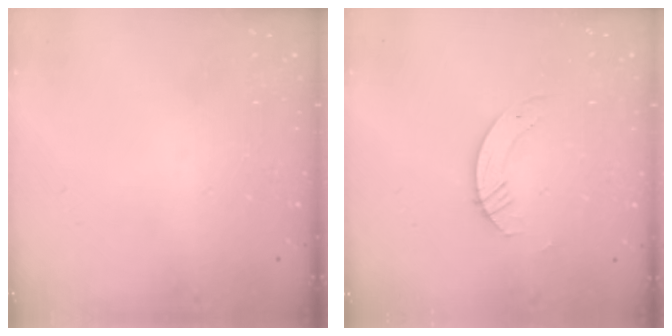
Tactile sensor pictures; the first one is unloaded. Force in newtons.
{"total": 2.8, "press": 2.8, "slide": 0.2}